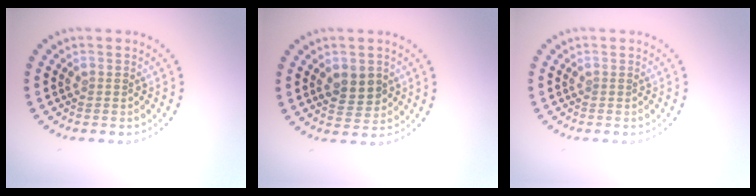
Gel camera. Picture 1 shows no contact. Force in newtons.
{"total": 2.9, "press": 2.8, "slide": 0.4}
{"total": 0.0}